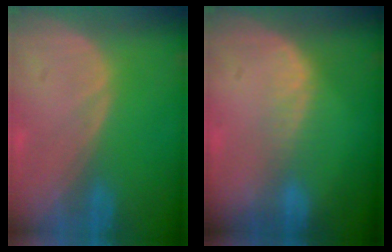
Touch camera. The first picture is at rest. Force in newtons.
{"total": 2.5, "press": 2.0, "slide": 1.6}